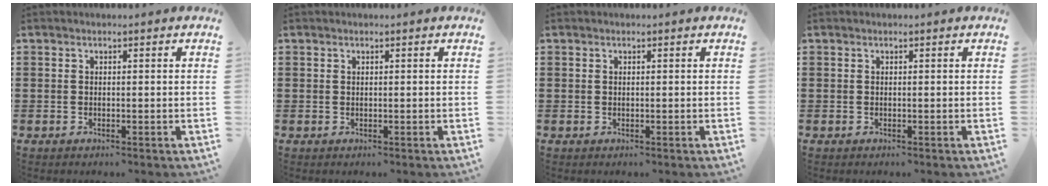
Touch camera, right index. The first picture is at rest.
{"total": 0.0}
{"total": 0.0}
{"total": 0.0}